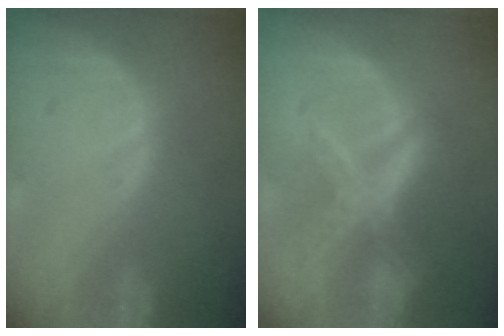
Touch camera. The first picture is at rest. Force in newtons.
{"total": 7.2, "press": 6.1, "slide": 3.7}